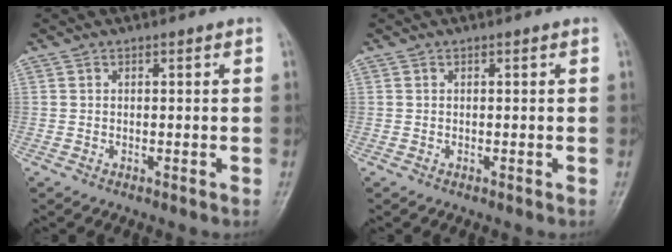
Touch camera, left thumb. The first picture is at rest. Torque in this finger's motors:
{"motor_torque": [0.01, 0.01, 0.03, -0.04, 0.00]}